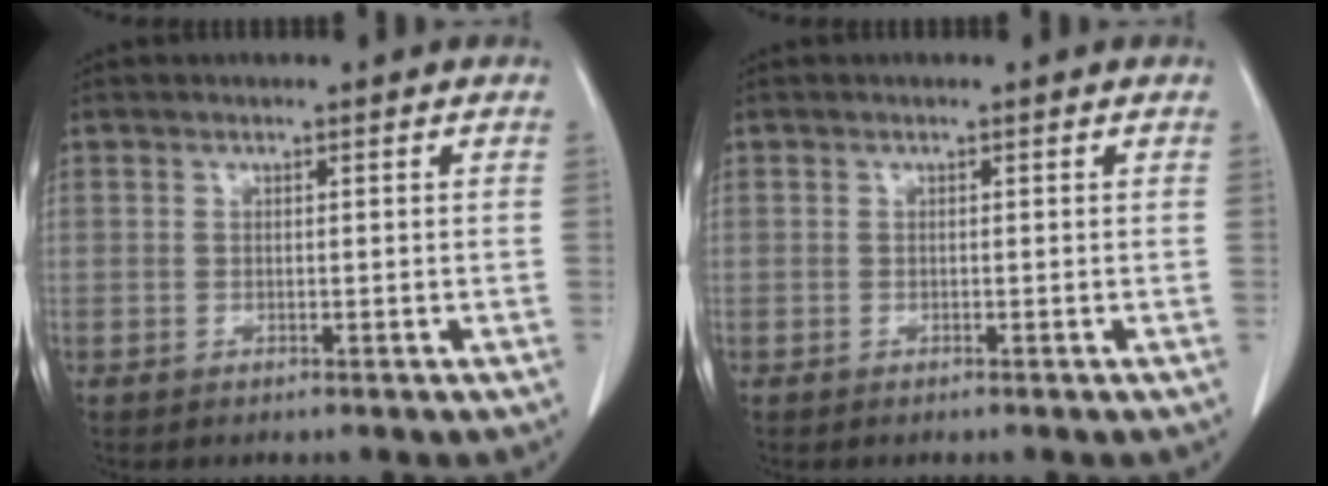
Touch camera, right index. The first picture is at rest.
{"total": 0.0}